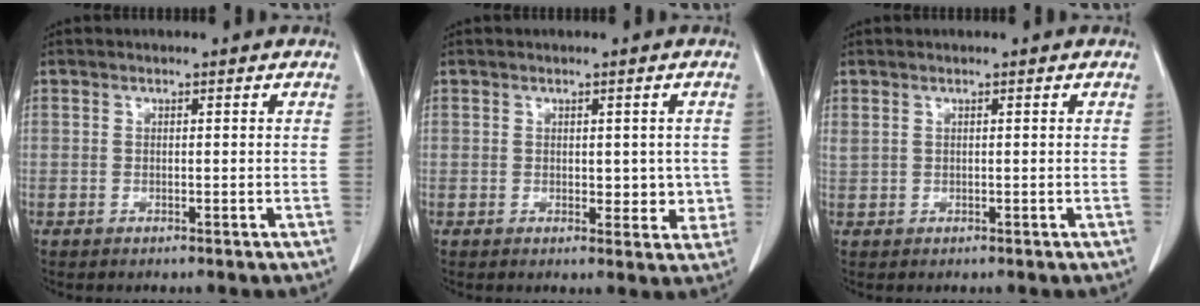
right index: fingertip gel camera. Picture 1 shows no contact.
{"total": 3.9, "force": [0.1, 2.4, 3.1], "torque": [-0.023, -0.003, 0.005]}
{"total": 1.0, "force": [0.7, 0.4, 0.5], "torque": [-0.023, 0.017, 0.022]}